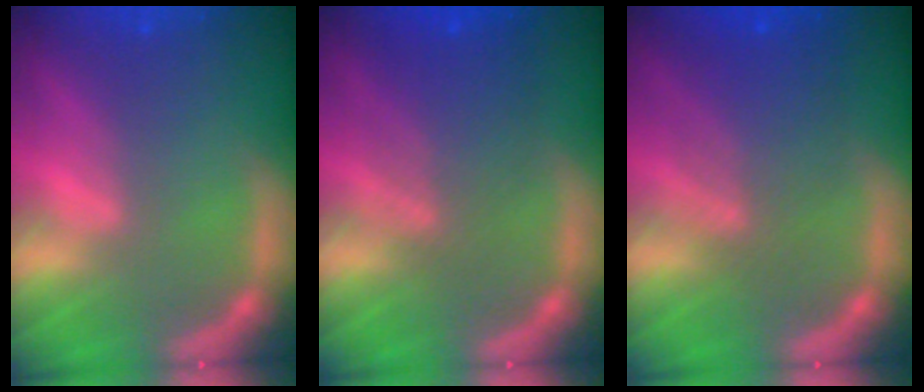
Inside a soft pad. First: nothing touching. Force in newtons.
{"total": 5.5}
{"total": 6.0}